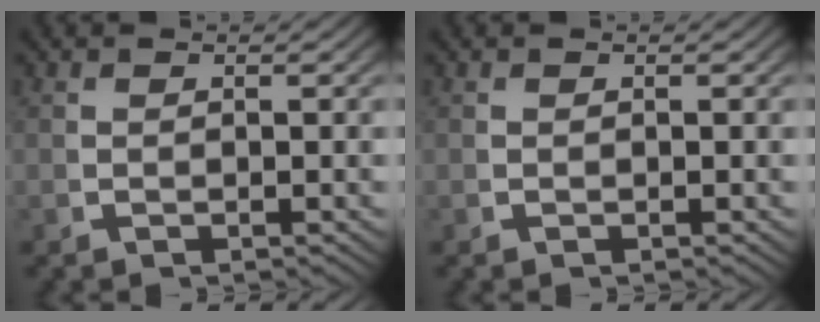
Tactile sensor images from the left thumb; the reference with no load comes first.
{"total": 0.0}